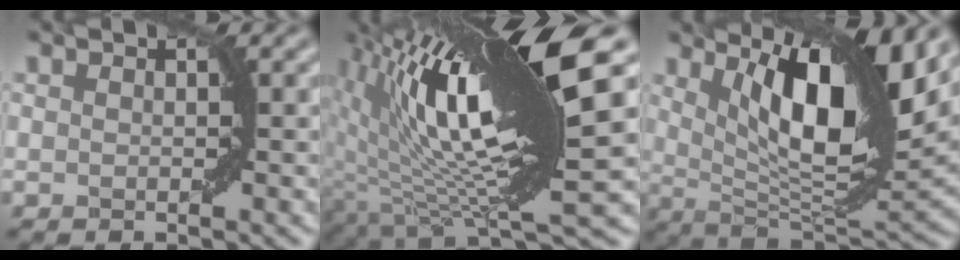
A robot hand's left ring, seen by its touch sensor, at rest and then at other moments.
{"total": 15.4, "force": [4.0, 3.8, 14.3], "torque": [-0.237, 0.010, 0.074]}
{"total": 12.5, "force": [5.1, 3.7, 10.8], "torque": [-0.168, 0.000, 0.088]}